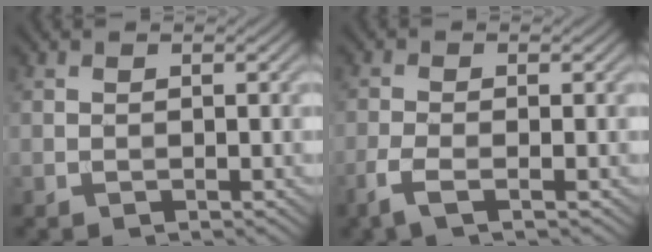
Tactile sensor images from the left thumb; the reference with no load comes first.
{"total": 2.8, "force": [-1.6, 0.6, 2.3], "torque": [-0.054, -0.001, -0.042]}